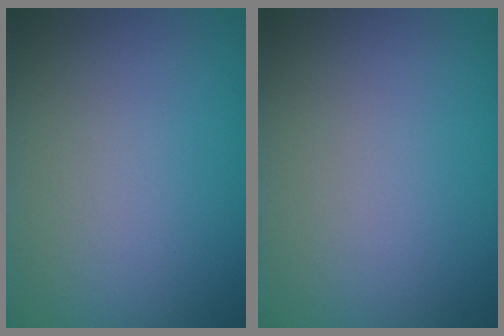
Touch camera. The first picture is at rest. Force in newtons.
{"total": 0.0}